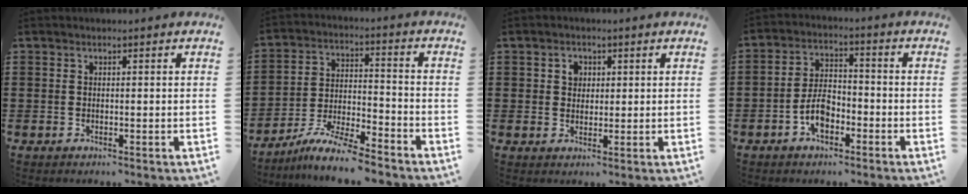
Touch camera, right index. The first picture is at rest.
{"total": 7.9, "force": [-7.2, 0.4, 3.2], "torque": [-0.063, 0.003, -0.139]}
{"total": 2.1, "force": [0.7, 1.8, 0.8], "torque": [-0.022, 0.011, 0.012]}
{"total": 5.8, "force": [-2.6, 3.0, 4.2], "torque": [-0.091, 0.005, -0.052]}